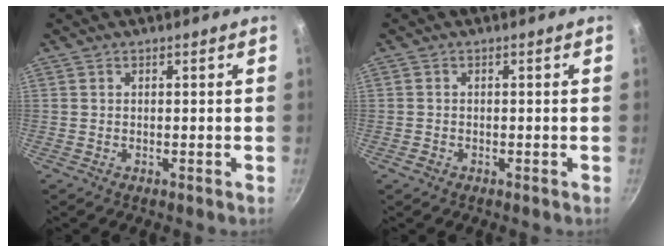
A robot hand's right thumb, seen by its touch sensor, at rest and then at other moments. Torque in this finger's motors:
{"motor_torque": [-0.31, 0.08, -0.33, 0.08, 0.00]}